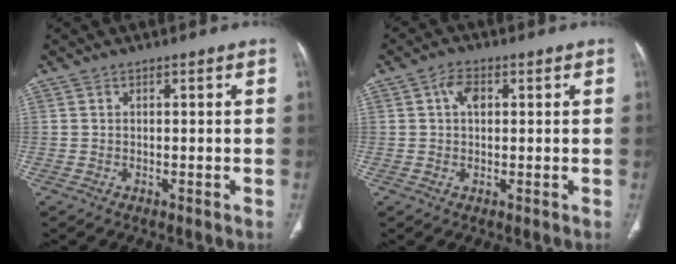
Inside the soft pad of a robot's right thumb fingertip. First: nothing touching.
{"total": 3.4, "force": [1.0, 2.1, 2.5], "torque": [-0.038, 0.006, 0.014]}